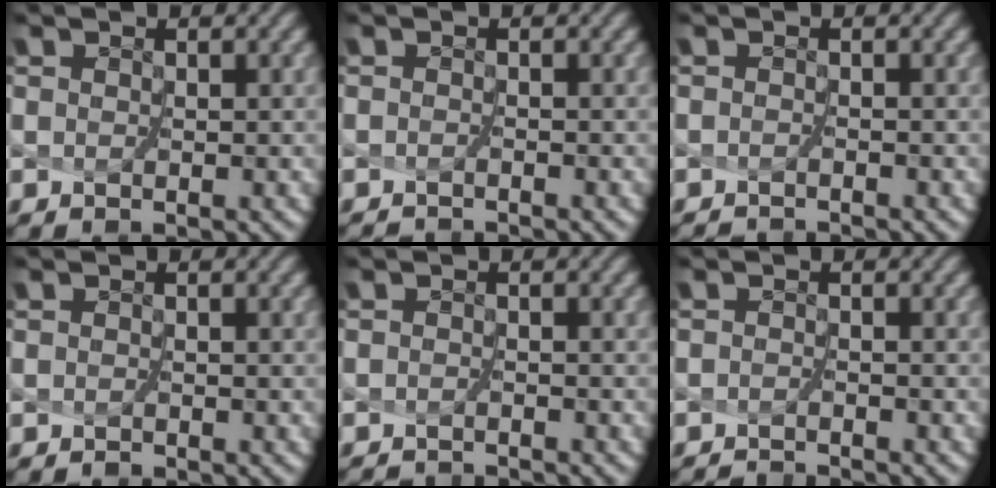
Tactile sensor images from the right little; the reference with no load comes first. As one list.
[{"total": 1.7, "force": [-1.6, -0.5, -0.4], "torque": [-0.001, -0.014, -0.027]}, {"total": 1.9, "force": [-1.8, -0.5, -0.3], "torque": [-0.002, -0.014, -0.031]}, {"total": 0.5, "force": [-0.5, 0.0, -0.2], "torque": [-0.001, -0.003, -0.006]}, {"total": 2.2, "force": [-2.1, -0.5, -0.3], "torque": [-0.001, -0.015, -0.037]}, {"total": 1.9, "force": [-1.7, -0.6, -0.4], "torque": [0.000, -0.010, -0.030]}]